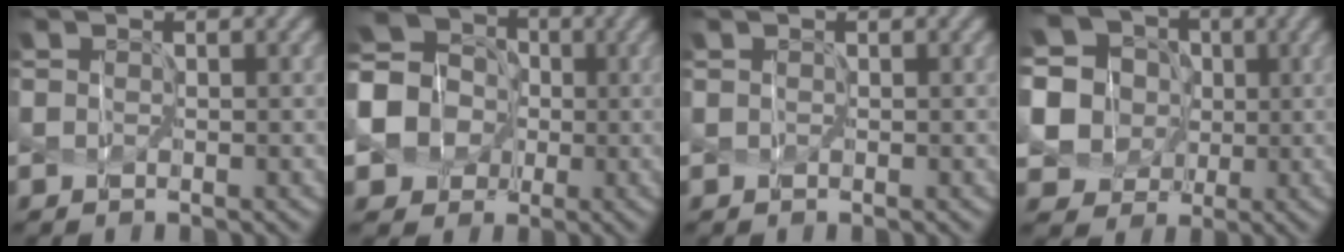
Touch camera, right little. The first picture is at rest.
{"total": 9.3, "force": [-0.5, 8.4, 4.0], "torque": [-0.111, 0.005, -0.038]}
{"total": 0.0}
{"total": 12.0, "force": [1.3, 11.2, 4.1], "torque": [-0.148, 0.020, -0.001]}